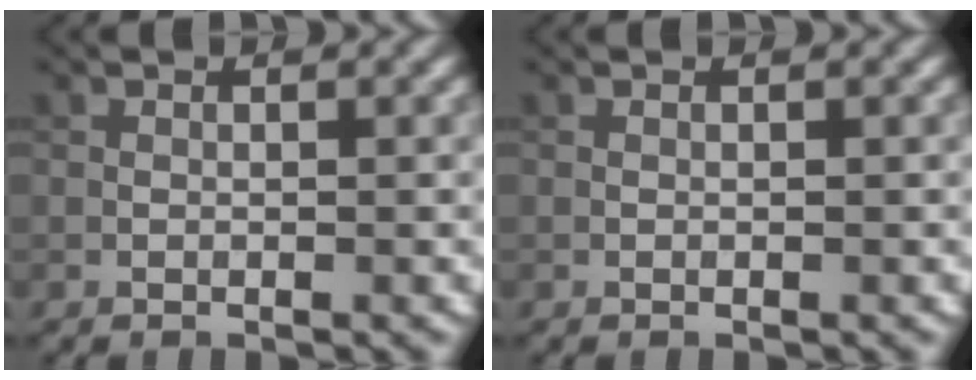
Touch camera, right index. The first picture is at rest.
{"total": 0.0}